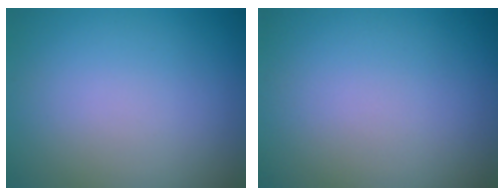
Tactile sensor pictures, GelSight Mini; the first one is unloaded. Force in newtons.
{"total": 0.0}